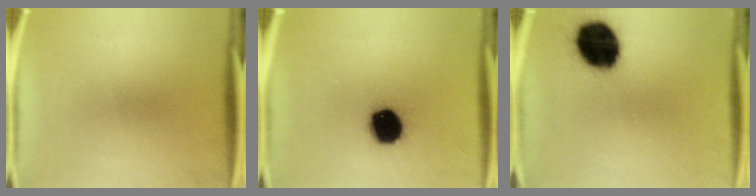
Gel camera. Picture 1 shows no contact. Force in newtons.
{"total": 14.4}
{"total": 17.1}